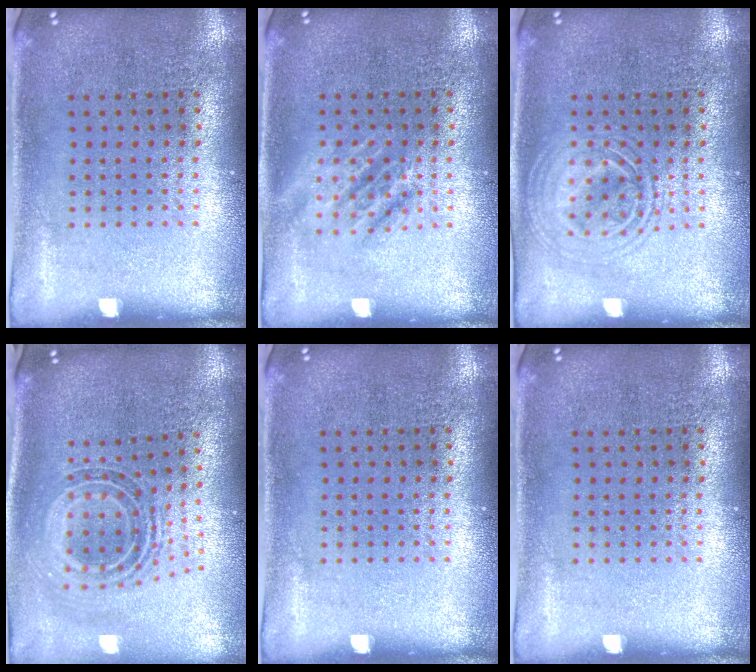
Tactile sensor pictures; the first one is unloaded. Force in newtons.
{"total": 1.1, "press": 1.1, "slide": 0.2}
{"total": 2.8, "press": 2.7, "slide": 0.4}
{"total": 1.2, "press": 1.0, "slide": 0.7}
{"total": 0.0}
{"total": 0.0}